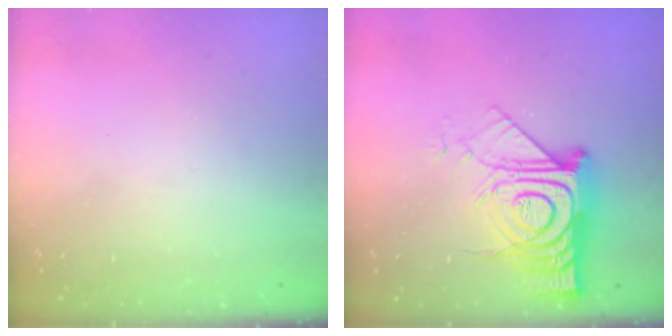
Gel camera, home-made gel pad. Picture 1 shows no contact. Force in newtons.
{"total": 17.3, "press": 17.2, "slide": 1.2}